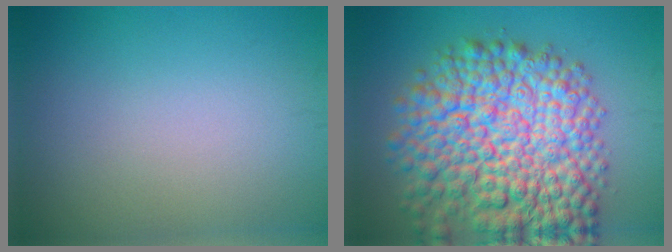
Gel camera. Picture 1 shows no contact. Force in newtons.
{"total": 13.3, "press": 13.3, "slide": 0.5}